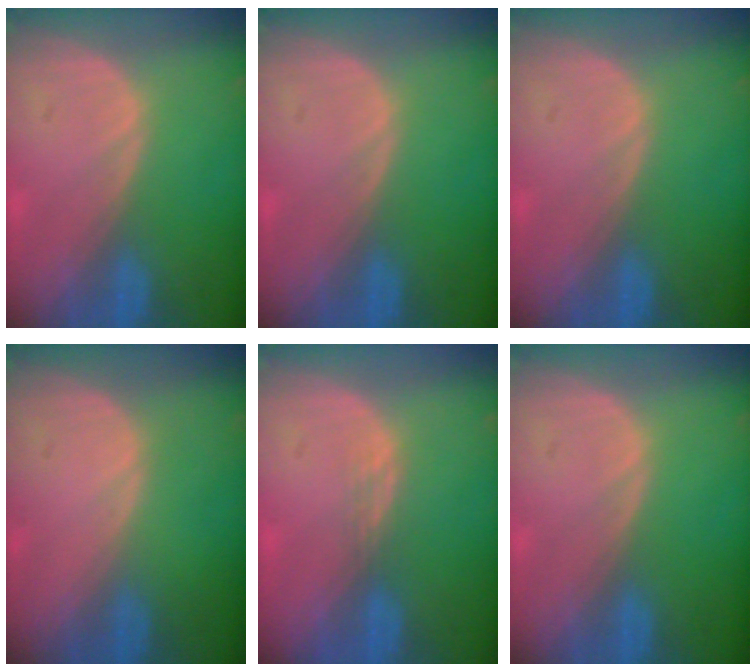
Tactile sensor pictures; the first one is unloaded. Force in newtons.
{"total": 0.0}
{"total": 0.0}
{"total": 0.0}
{"total": 1.4, "press": 1.1, "slide": 0.9}
{"total": 0.0}